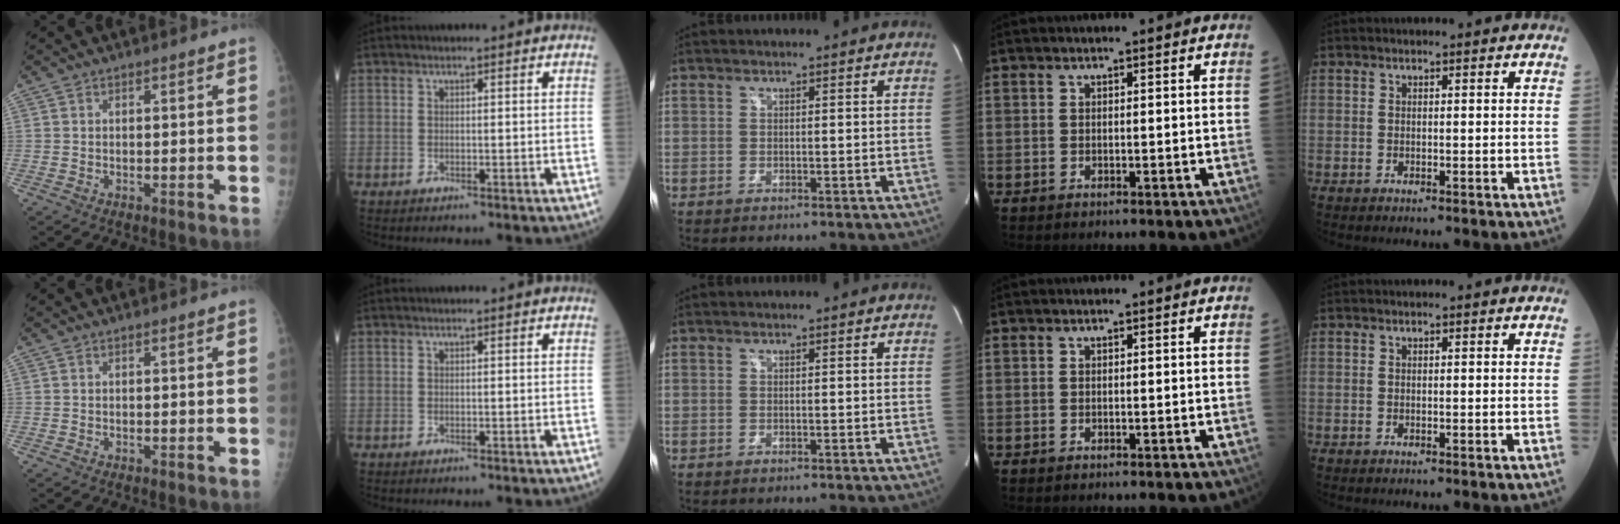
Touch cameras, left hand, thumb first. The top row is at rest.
{}